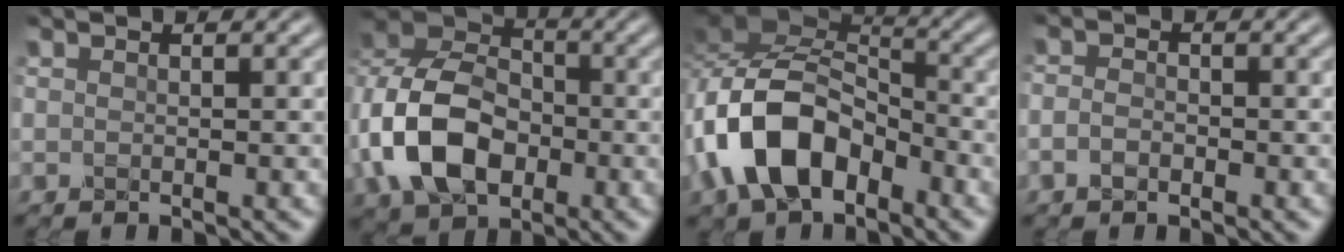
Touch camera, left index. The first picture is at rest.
{"total": 10.6, "force": [-2.8, 7.2, 7.2], "torque": [-0.167, 0.001, -0.063]}
{"total": 9.0, "force": [-4.1, 5.2, 6.1], "torque": [-0.124, 0.013, -0.084]}
{"total": 1.3, "force": [-0.9, 0.6, 0.7], "torque": [-0.018, 0.005, -0.023]}